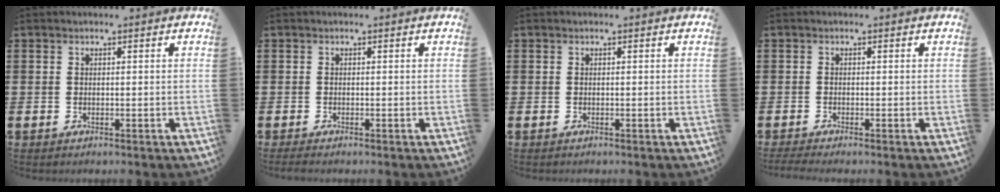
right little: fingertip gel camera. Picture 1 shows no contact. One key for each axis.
{"total": 0.6, "fx": -0.4, "fy": 0.1, "fz": 0.4, "tx": -0.007, "ty": -0.002, "tz": -0.008}
{"total": 0.0}
{"total": 0.7, "fx": -0.5, "fy": 0.0, "fz": 0.6, "tx": -0.009, "ty": -0.001, "tz": -0.009}